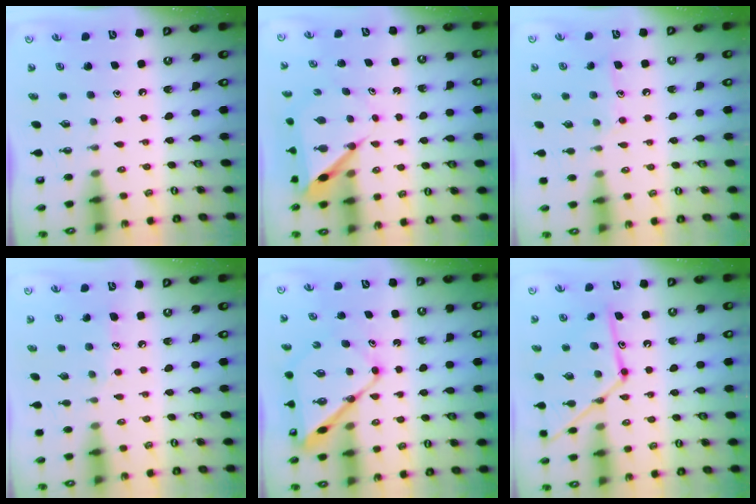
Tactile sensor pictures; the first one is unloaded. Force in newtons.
{"total": 6.4, "press": 6.4, "slide": 0.6}
{"total": 7.9, "press": 7.9, "slide": 0.6}
{"total": 5.7, "press": 5.6, "slide": 0.6}
{"total": 12.2, "press": 12.1, "slide": 1.2}
{"total": 16.8, "press": 16.7, "slide": 1.3}